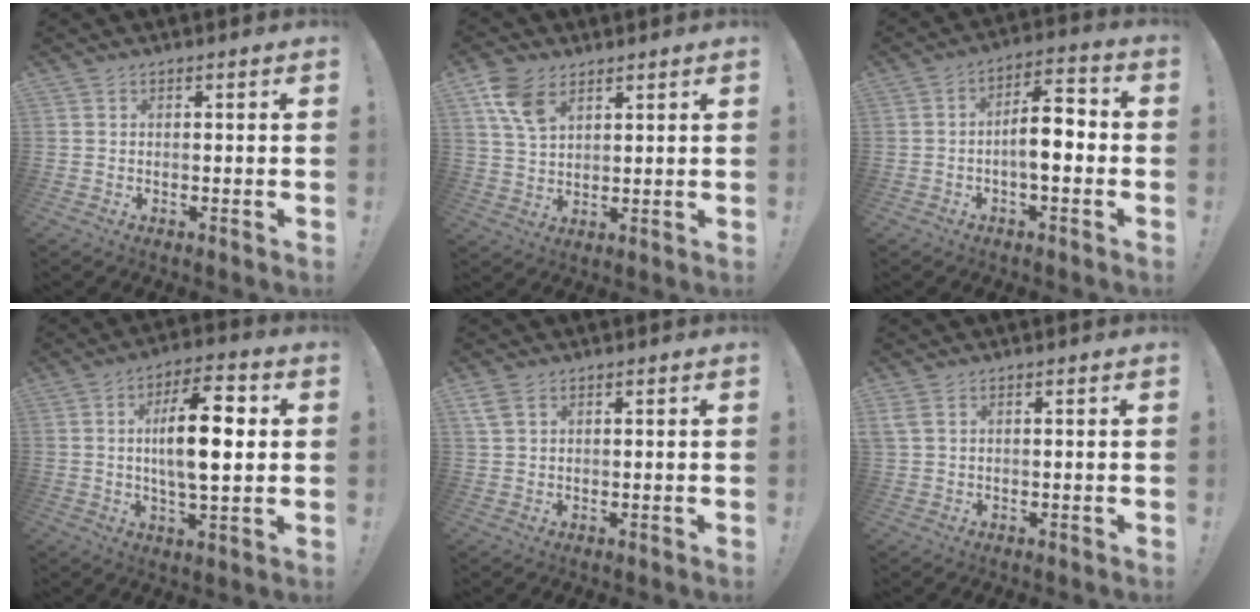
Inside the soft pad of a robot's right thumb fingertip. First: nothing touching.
{"total": 9.4, "force": [5.3, 5.4, 5.6], "torque": [-0.099, -0.015, 0.104]}
{"total": 10.1, "force": [-1.5, 4.2, 9.1], "torque": [-0.128, 0.011, -0.027]}
{"total": 15.0, "force": [1.8, 5.5, 13.8], "torque": [-0.221, -0.002, 0.020]}
{"total": 3.4, "force": [1.9, 1.8, 2.2], "torque": [-0.036, -0.004, 0.037]}
{"total": 2.6, "force": [1.1, 1.3, 2.0], "torque": [-0.043, 0.004, 0.022]}